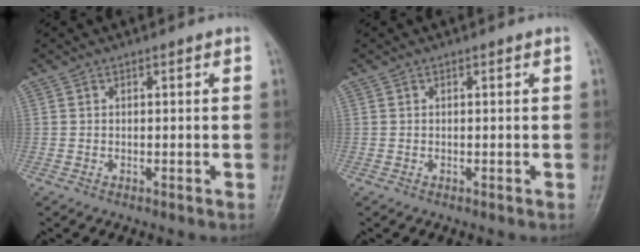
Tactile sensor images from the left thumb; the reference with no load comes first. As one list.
[{"total": 0.0}]